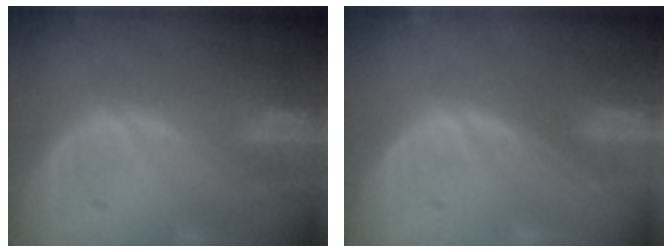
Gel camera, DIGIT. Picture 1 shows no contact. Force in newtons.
{"total": 0.0}